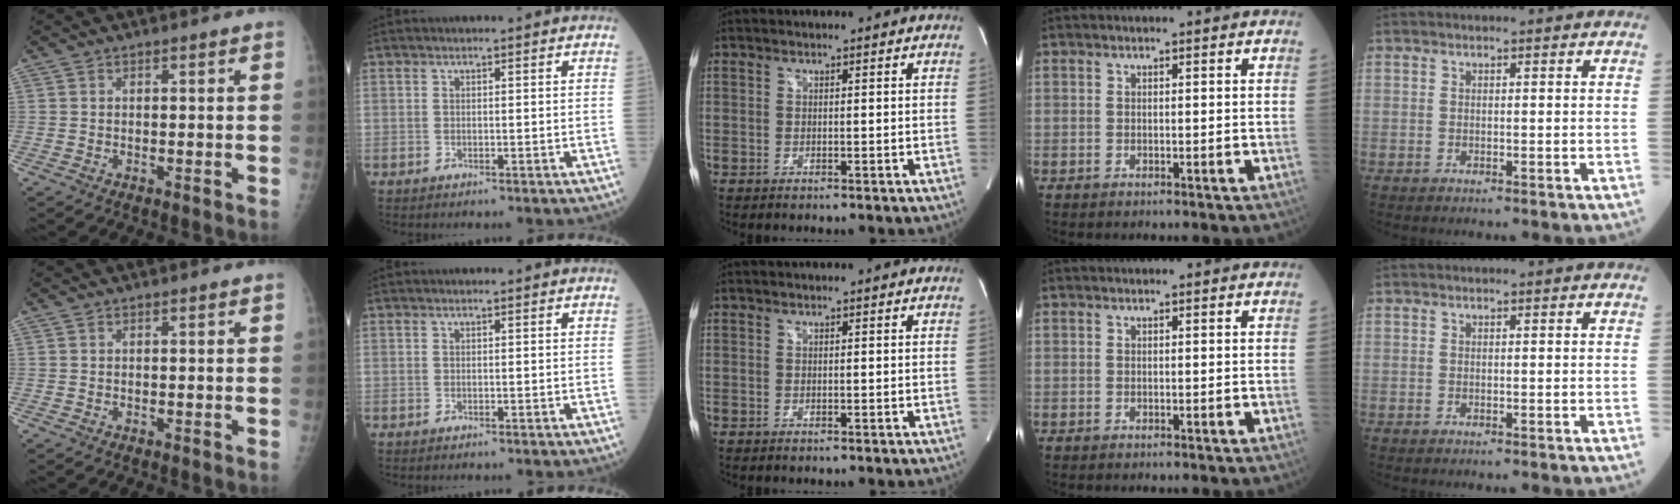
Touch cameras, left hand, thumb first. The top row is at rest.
{}